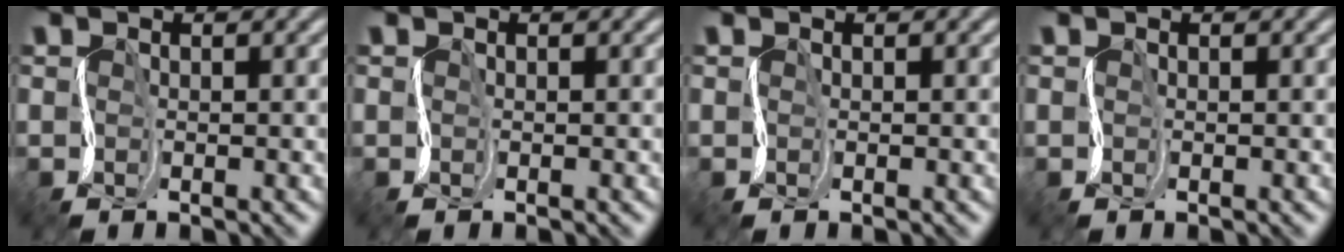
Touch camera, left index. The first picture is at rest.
{"total": 0.0}
{"total": 0.0}
{"total": 0.0}